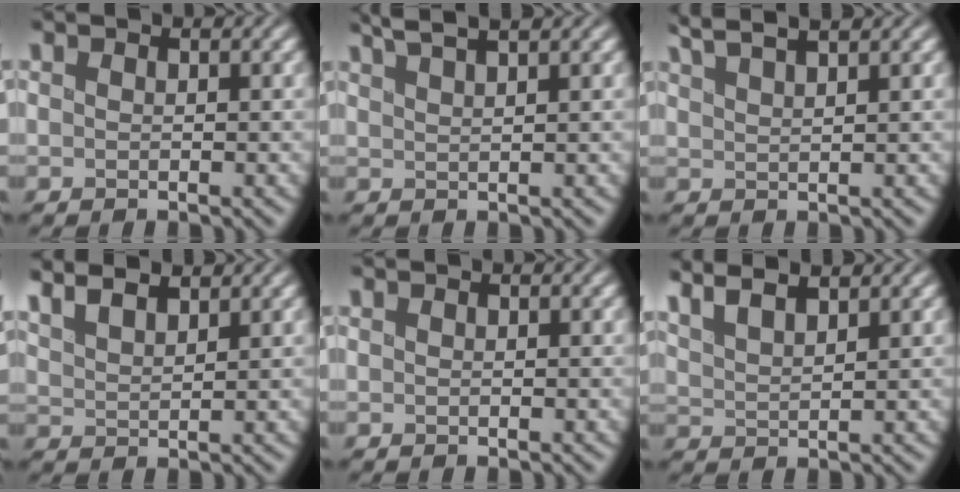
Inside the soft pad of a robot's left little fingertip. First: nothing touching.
{"total": 3.8, "force": [3.2, 0.4, 2.1], "torque": [-0.036, 0.019, 0.037]}
{"total": 4.7, "force": [3.9, 0.7, 2.5], "torque": [-0.044, 0.024, 0.044]}
{"total": 4.9, "force": [3.8, 1.4, 2.8], "torque": [-0.055, 0.020, 0.049]}
{"total": 0.0}
{"total": 5.5, "force": [4.2, 1.4, 3.3], "torque": [-0.079, 0.026, 0.055]}